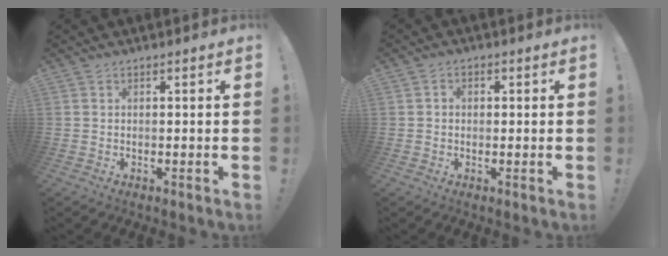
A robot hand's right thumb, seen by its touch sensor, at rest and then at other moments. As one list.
[{"total": 1.7, "force": [-0.5, 1.4, 0.8], "torque": [-0.006, 0.003, -0.011]}]